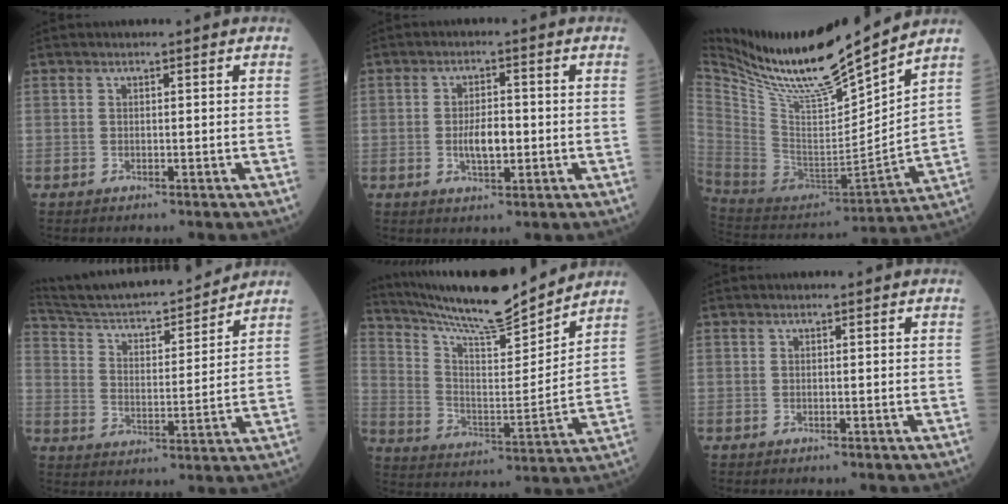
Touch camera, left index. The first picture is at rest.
{"total": 4.4, "force": [-0.7, 1.7, 4.0], "torque": [-0.076, -0.001, -0.012]}
{"total": 19.7, "force": [17.3, 0.4, 9.4], "torque": [-0.182, -0.026, 0.322]}
{"total": 18.9, "force": [17.6, 2.3, 6.5], "torque": [-0.113, 0.010, 0.277]}
{"total": 17.5, "force": [16.2, 0.6, 6.7], "torque": [-0.132, -0.008, 0.270]}
{"total": 0.0}